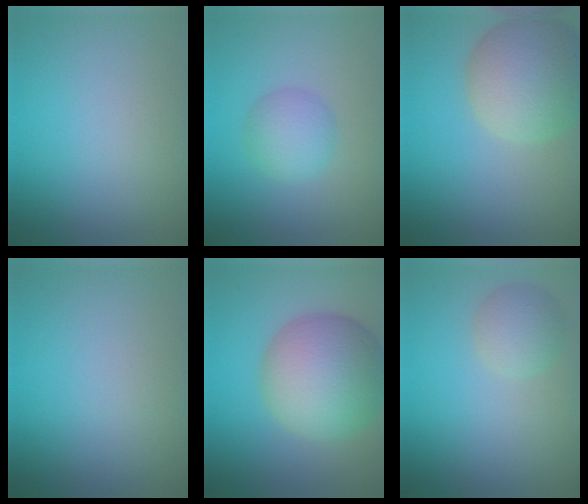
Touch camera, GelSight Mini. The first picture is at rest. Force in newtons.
{"total": 3.0, "press": 3.0, "slide": 0.1}
{"total": 8.6, "press": 8.5, "slide": 0.6}
{"total": 0.0}
{"total": 9.4, "press": 9.3, "slide": 0.2}
{"total": 2.7, "press": 2.7, "slide": 0.1}